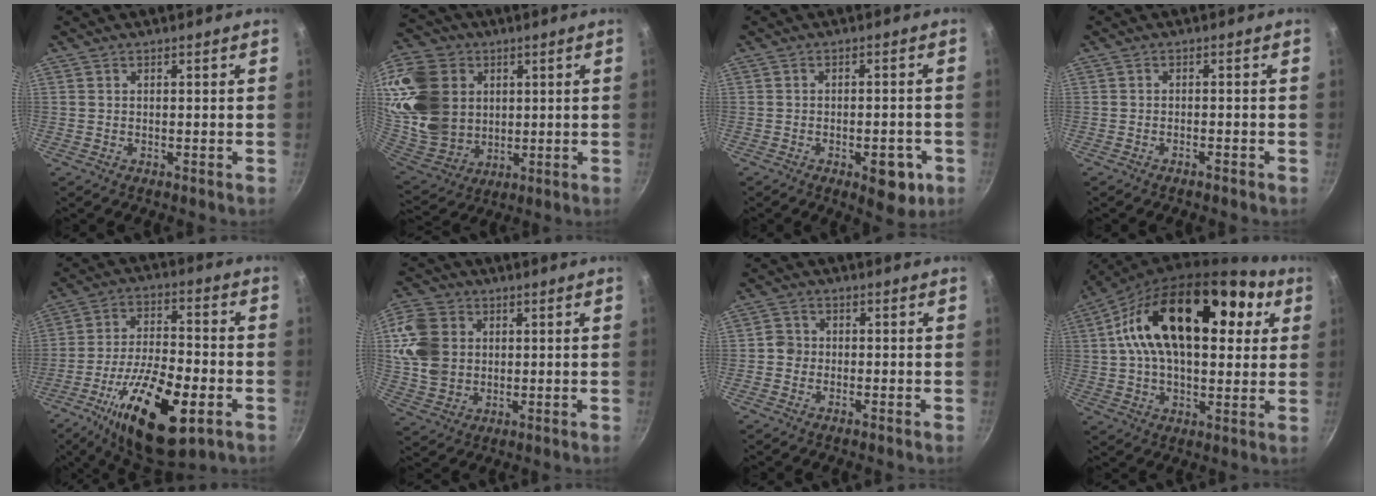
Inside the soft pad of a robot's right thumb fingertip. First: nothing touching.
{"total": 23.3, "force": [6.0, 18.3, 13.2], "torque": [-0.262, -0.013, 0.130]}
{"total": 7.9, "force": [-3.2, 3.6, 6.2], "torque": [-0.055, 0.014, -0.033]}
{"total": 1.3, "force": [-1.1, 0.2, 0.7], "torque": [-0.017, 0.011, -0.015]}
{"total": 22.0, "force": [-9.1, 8.7, 18.1], "torque": [-0.297, 0.020, -0.152]}
{"total": 14.6, "force": [2.7, 11.8, 8.2], "torque": [-0.144, 0.000, 0.055]}
{"total": 2.6, "force": [-1.1, 2.2, 0.8], "torque": [-0.002, 0.013, -0.027]}
{"total": 22.4, "force": [6.2, 13.0, 17.2], "torque": [-0.255, 0.013, 0.080]}